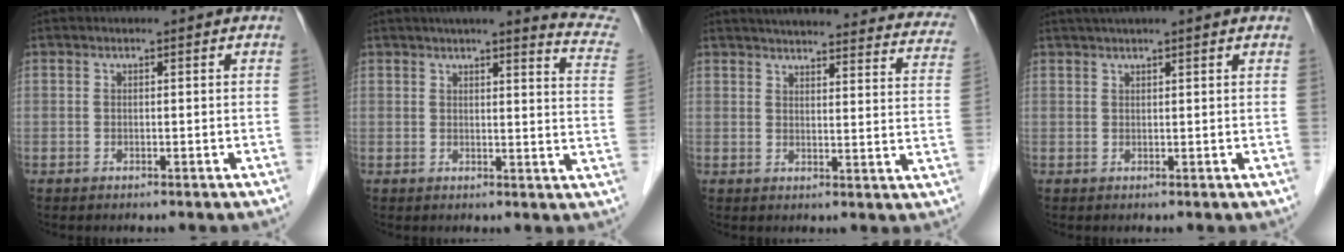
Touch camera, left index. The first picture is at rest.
{"total": 12.6, "force": [11.8, -0.3, 4.7], "torque": [-0.044, -0.062, 0.108]}
{"total": 26.9, "force": [24.4, 4.4, 10.4], "torque": [-0.133, -0.044, 0.268]}
{"total": 4.9, "force": [3.9, -0.3, 3.0], "torque": [-0.045, 0.034, 0.063]}